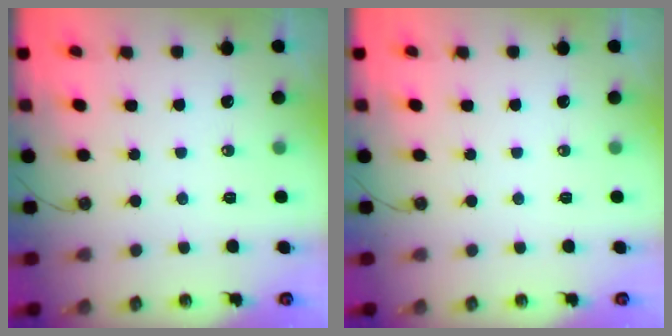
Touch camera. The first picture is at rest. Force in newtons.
{"total": 0.0}